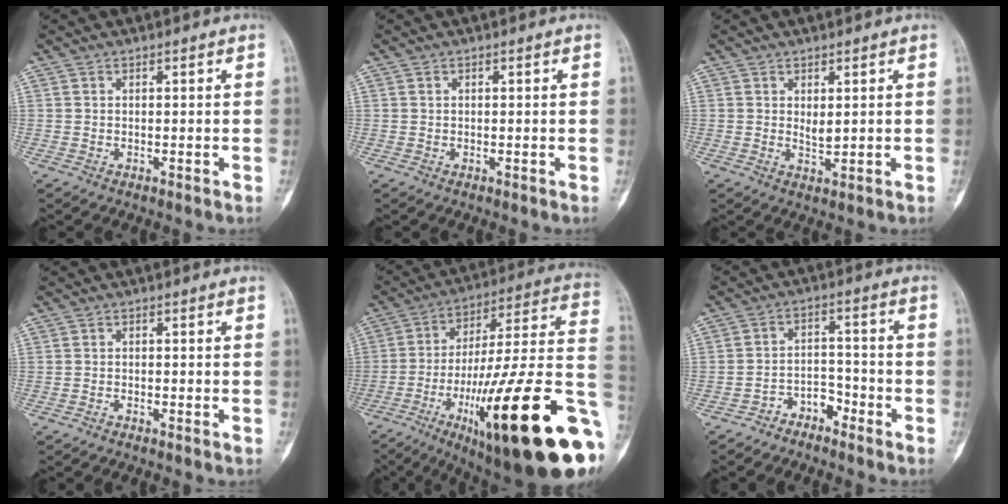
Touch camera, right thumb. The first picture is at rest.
{"total": 0.0}
{"total": 1.9, "force": [0.6, 0.7, 1.7], "torque": [-0.029, -0.009, 0.014]}
{"total": 0.9, "force": [-0.8, 0.0, 0.4], "torque": [-0.014, 0.004, -0.011]}
{"total": 34.8, "force": [-10.8, 7.5, 32.2], "torque": [-0.422, 0.036, -0.166]}
{"total": 4.6, "force": [-3.8, 2.4, 0.8], "torque": [0.006, 0.049, -0.067]}